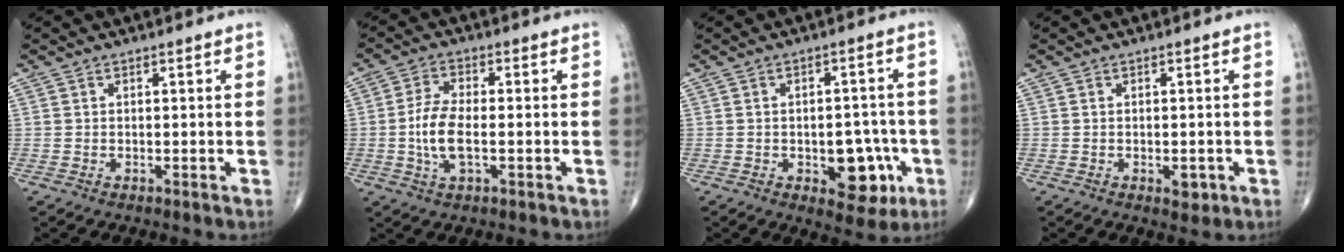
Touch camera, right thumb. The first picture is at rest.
{"total": 7.4, "force": [-1.1, 3.2, 6.6], "torque": [-0.141, 0.006, -0.024]}
{"total": 9.6, "force": [-3.0, 5.4, 7.2], "torque": [-0.055, 0.018, -0.030]}
{"total": 2.1, "force": [-0.7, 1.1, 1.6], "torque": [-0.013, 0.000, -0.007]}